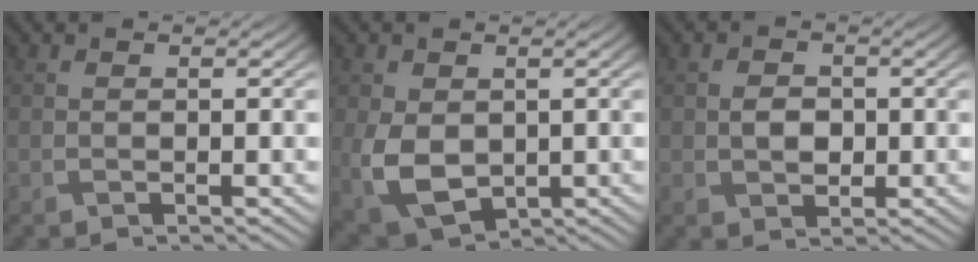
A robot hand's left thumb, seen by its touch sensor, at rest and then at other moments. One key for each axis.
{"total": 7.7, "fx": -1.0, "fy": 5.3, "fz": 5.4, "tx": -0.132, "ty": -0.018, "tz": -0.016}
{"total": 2.7, "fx": -0.2, "fy": 2.1, "fz": 1.8, "tx": -0.038, "ty": -0.003, "tz": -0.005}